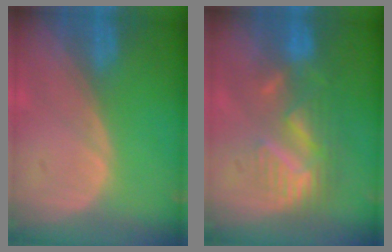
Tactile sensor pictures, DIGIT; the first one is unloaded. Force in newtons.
{"total": 8.8, "press": 7.8, "slide": 4.1}